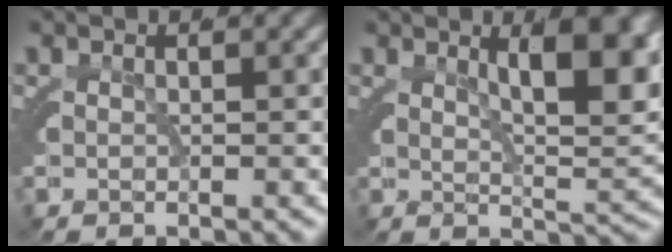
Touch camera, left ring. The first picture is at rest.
{"total": 6.0, "force": [2.4, 1.0, 5.4], "torque": [-0.056, 0.009, 0.037]}